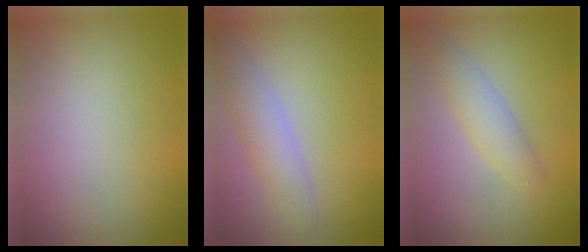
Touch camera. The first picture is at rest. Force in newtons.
{"total": 2.9, "press": 2.9, "slide": 0.1}
{"total": 2.5, "press": 2.5, "slide": 0.0}